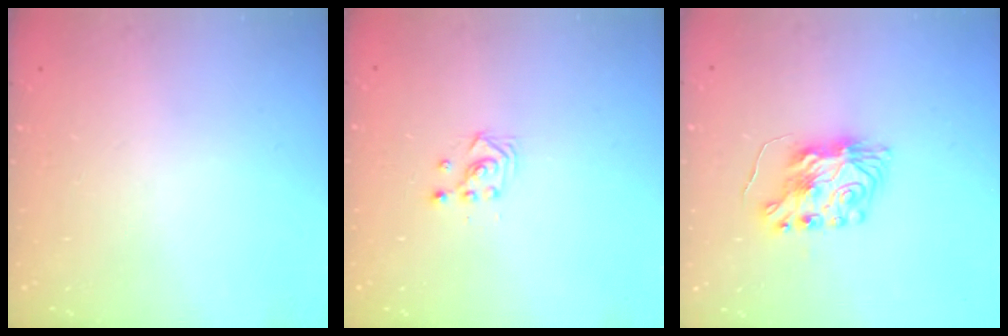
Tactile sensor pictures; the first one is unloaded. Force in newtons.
{"total": 3.3, "press": 3.3, "slide": 0.2}
{"total": 8.2, "press": 8.2, "slide": 0.5}